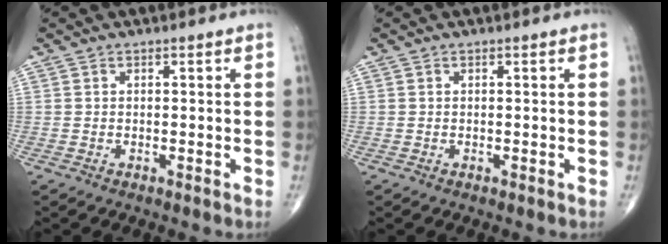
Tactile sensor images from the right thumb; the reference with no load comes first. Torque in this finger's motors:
{"motor_torque": [0.02, 0.02, -0.11, 0.03, 0.00]}